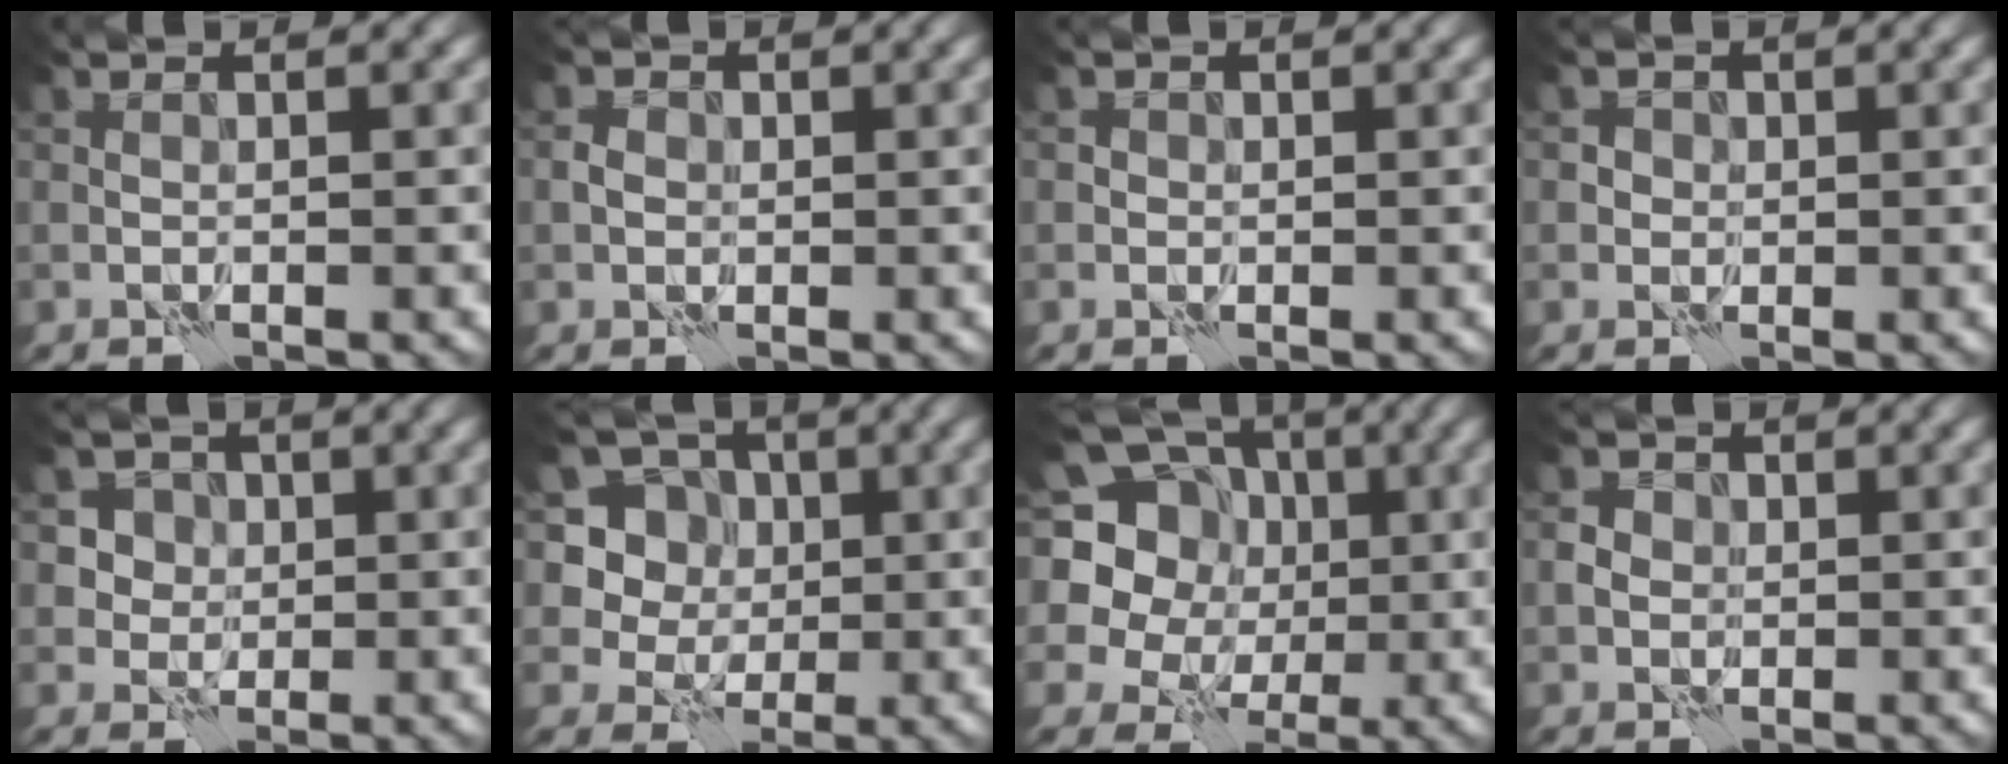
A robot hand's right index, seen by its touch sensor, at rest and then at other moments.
{"total": 1.3, "force": [0.0, 1.2, 0.5], "torque": [-0.006, 0.002, -0.007]}
{"total": 0.6, "force": [0.1, 0.6, 0.0], "torque": [0.004, -0.002, -0.003]}
{"total": 1.6, "force": [0.4, 1.5, 0.4], "torque": [0.008, 0.003, 0.002]}
{"total": 4.2, "force": [1.5, 3.6, 1.4], "torque": [-0.021, 0.001, 0.024]}
{"total": 6.7, "force": [1.7, 6.0, 2.5], "torque": [-0.045, 0.006, 0.019]}
{"total": 16.9, "force": [4.2, 14.8, 7.1], "torque": [-0.164, 0.034, 0.048]}
{"total": 1.8, "force": [-0.1, 1.7, 0.6], "torque": [-0.007, 0.001, -0.005]}